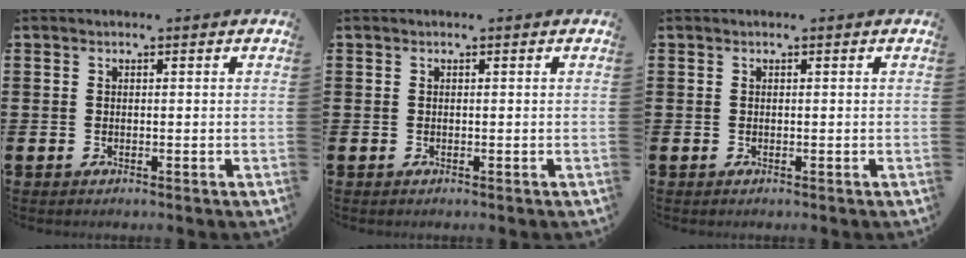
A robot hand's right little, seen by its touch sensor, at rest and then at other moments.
{"total": 0.0}
{"total": 0.0}